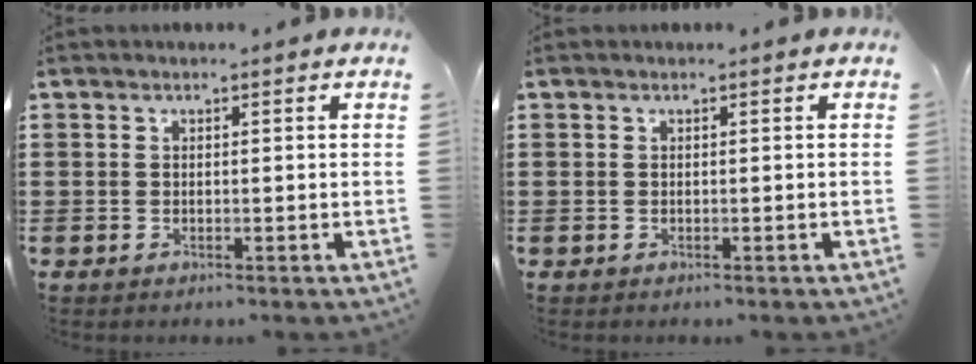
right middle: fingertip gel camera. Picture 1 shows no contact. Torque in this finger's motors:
{"motor_torque": [-0.18, 0.14, -0.22, -0.03]}